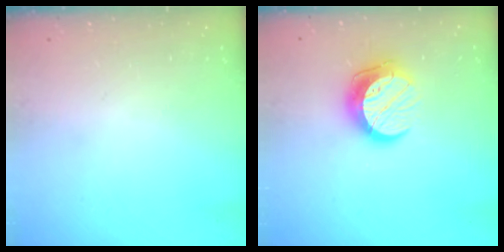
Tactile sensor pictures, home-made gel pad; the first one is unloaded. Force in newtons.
{"total": 11.6, "press": 11.6, "slide": 0.6}